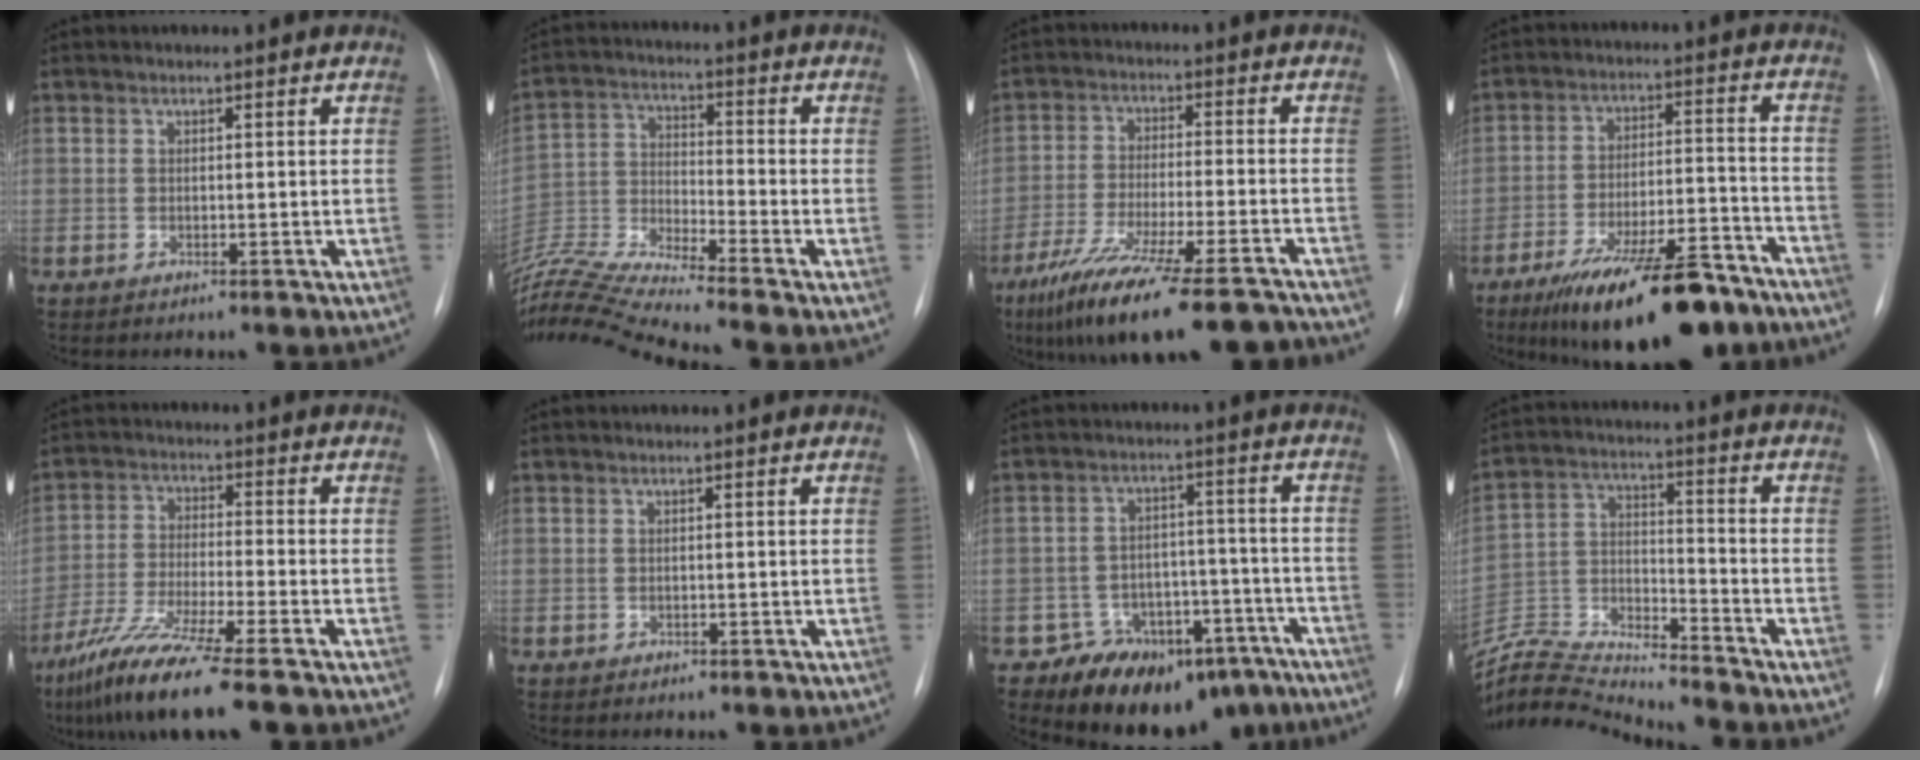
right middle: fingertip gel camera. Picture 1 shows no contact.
{"total": 16.3, "force": [-15.0, -2.4, 6.0], "torque": [-0.122, -0.004, -0.275]}
{"total": 18.9, "force": [-15.3, 1.6, 11.0], "torque": [-0.167, -0.025, -0.247]}
{"total": 19.4, "force": [-14.3, 4.9, 12.1], "torque": [-0.156, 0.012, -0.227]}
{"total": 11.5, "force": [-8.1, -0.2, 8.2], "torque": [-0.164, -0.038, -0.149]}
{"total": 0.0}
{"total": 13.7, "force": [-10.4, 8.3, 3.2], "torque": [-0.015, 0.061, -0.134]}
{"total": 15.3, "force": [-15.0, -0.9, 2.8], "torque": [-0.060, 0.016, -0.276]}